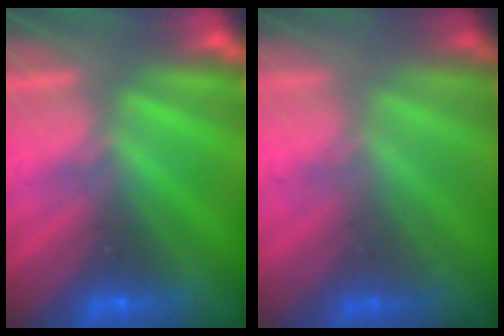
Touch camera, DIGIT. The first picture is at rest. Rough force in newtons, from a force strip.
{"total": 1.7}